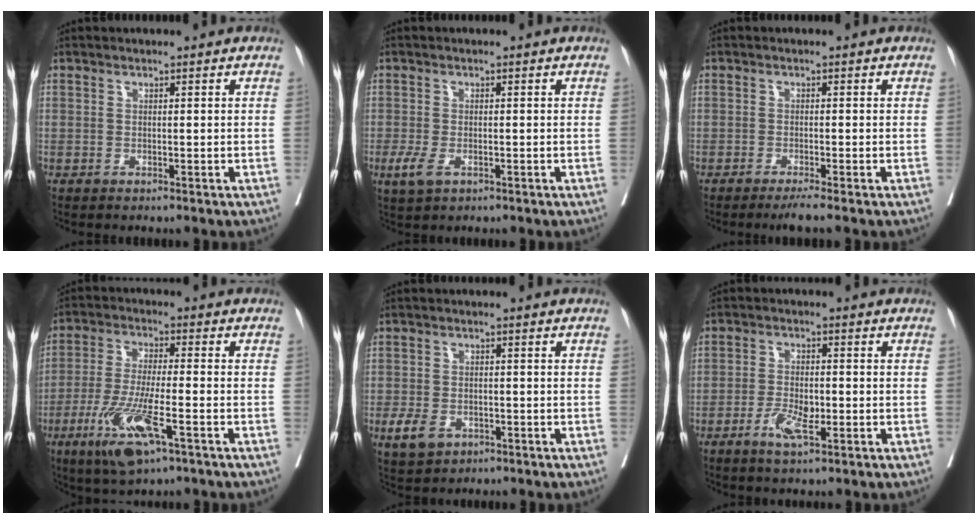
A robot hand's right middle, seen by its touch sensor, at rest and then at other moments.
{"total": 3.1, "force": [-1.3, 1.5, 2.4], "torque": [-0.058, -0.005, -0.022]}
{"total": 2.3, "force": [-1.8, -0.6, 1.3], "torque": [-0.027, -0.005, -0.034]}
{"total": 11.4, "force": [-5.3, 1.6, 9.9], "torque": [-0.201, -0.026, -0.095]}
{"total": 4.8, "force": [-2.3, 3.3, 2.5], "torque": [-0.049, -0.003, -0.032]}
{"total": 4.5, "force": [-1.9, 1.4, 3.8], "torque": [-0.074, 0.000, -0.032]}